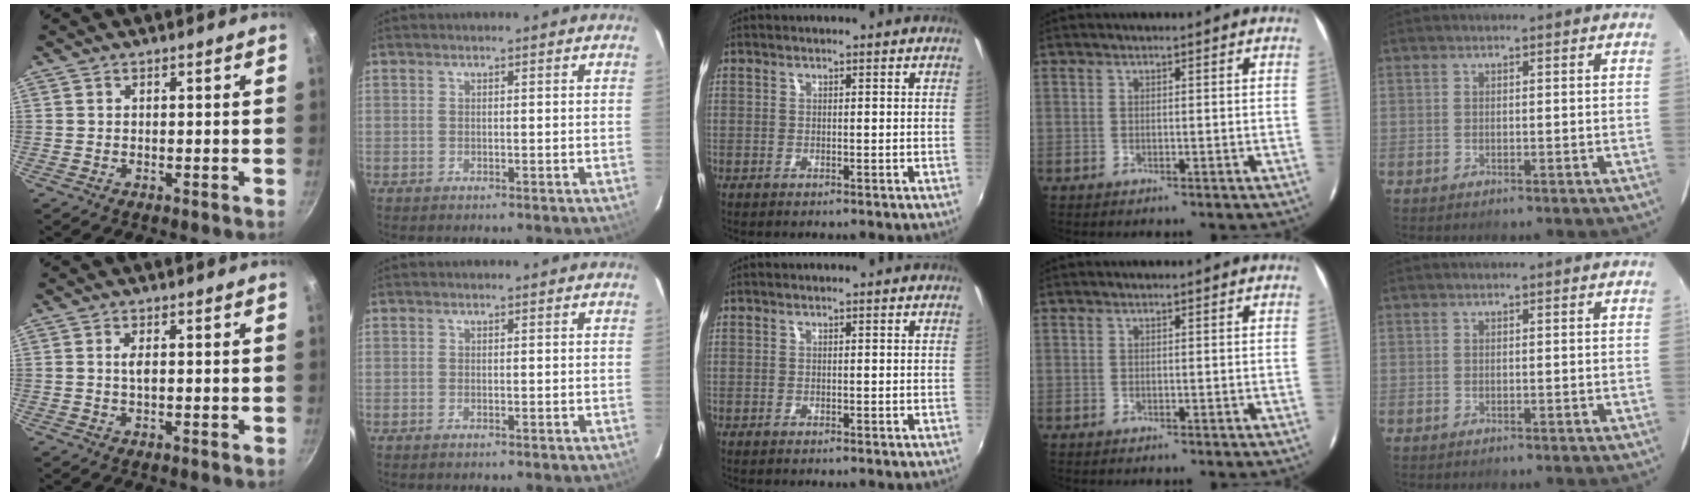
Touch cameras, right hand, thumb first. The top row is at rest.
{"thumb": {"total": 2.0, "force": [0.3, 0.7, 1.8], "torque": [-0.031, 0.000, 0.004]}}